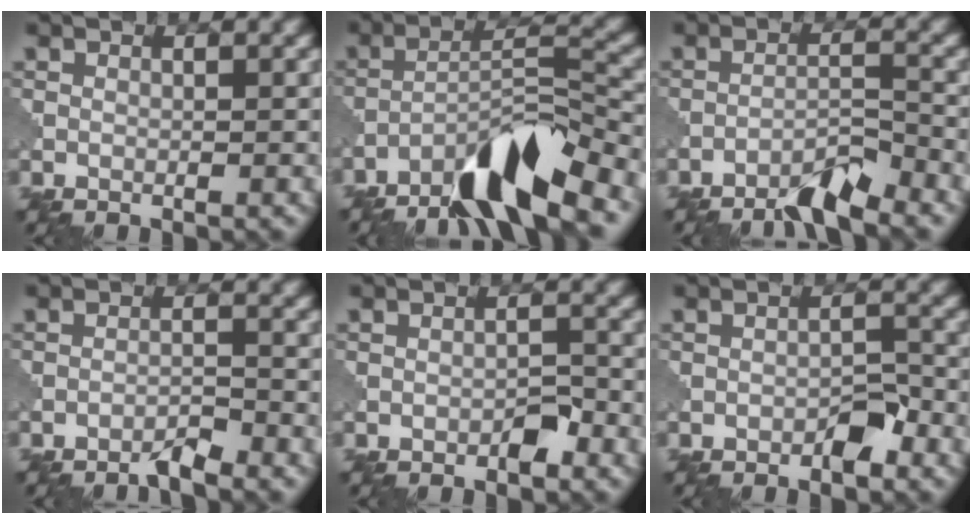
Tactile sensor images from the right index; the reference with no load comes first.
{"total": 8.4, "force": [-6.2, 1.3, 5.5], "torque": [-0.095, 0.007, -0.114]}
{"total": 4.0, "force": [-3.3, 0.3, 2.2], "torque": [-0.038, 0.007, -0.066]}
{"total": 1.7, "force": [-1.5, 0.0, 0.9], "torque": [-0.011, 0.005, -0.033]}
{"total": 1.6, "force": [-1.0, 0.6, 1.1], "torque": [-0.016, 0.003, -0.018]}
{"total": 2.2, "force": [-1.3, 0.8, 1.5], "torque": [-0.018, 0.007, -0.023]}